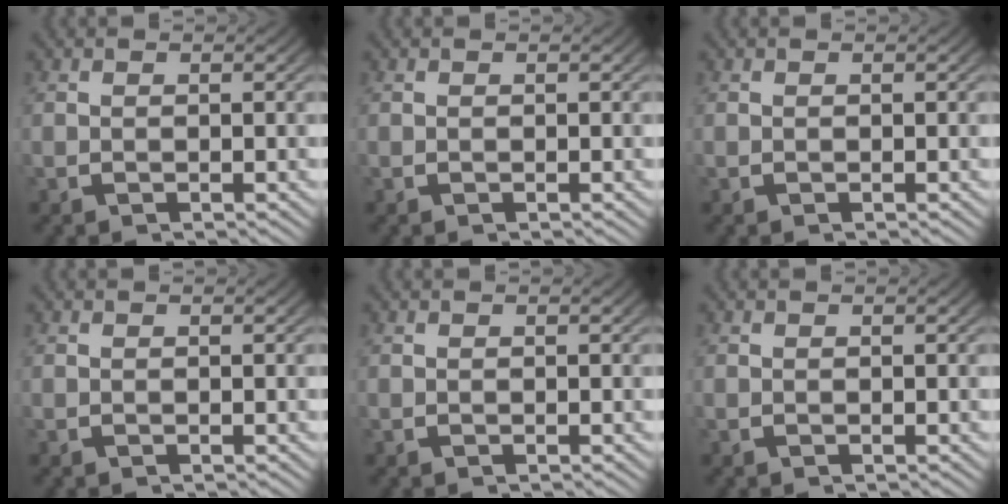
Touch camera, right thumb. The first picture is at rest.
{"total": 0.0}
{"total": 0.0}
{"total": 0.0}
{"total": 0.0}
{"total": 0.0}